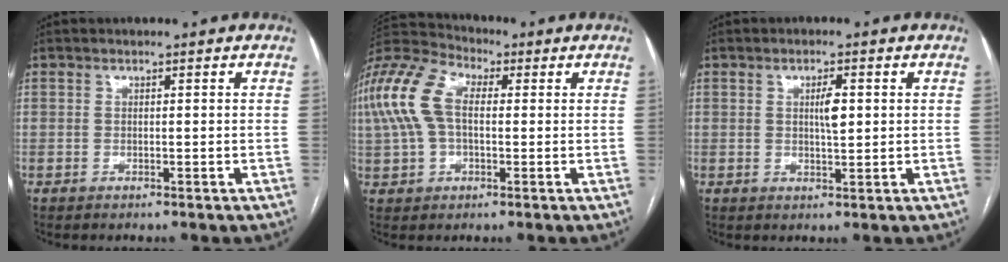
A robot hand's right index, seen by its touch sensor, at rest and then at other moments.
{"total": 11.8, "force": [1.7, 6.6, 9.7], "torque": [-0.234, 0.046, 0.028]}
{"total": 3.0, "force": [0.6, 0.7, 2.9], "torque": [-0.048, 0.001, 0.011]}